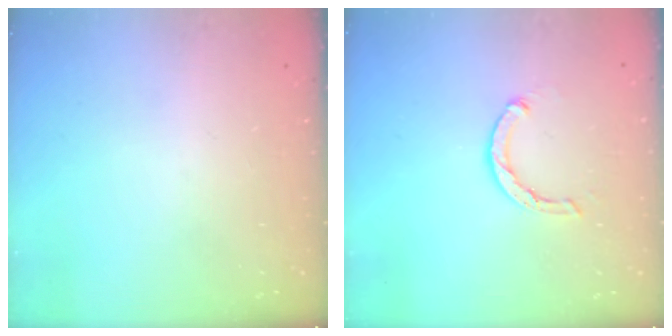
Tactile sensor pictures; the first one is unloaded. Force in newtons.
{"total": 3.7, "press": 3.6, "slide": 0.6}